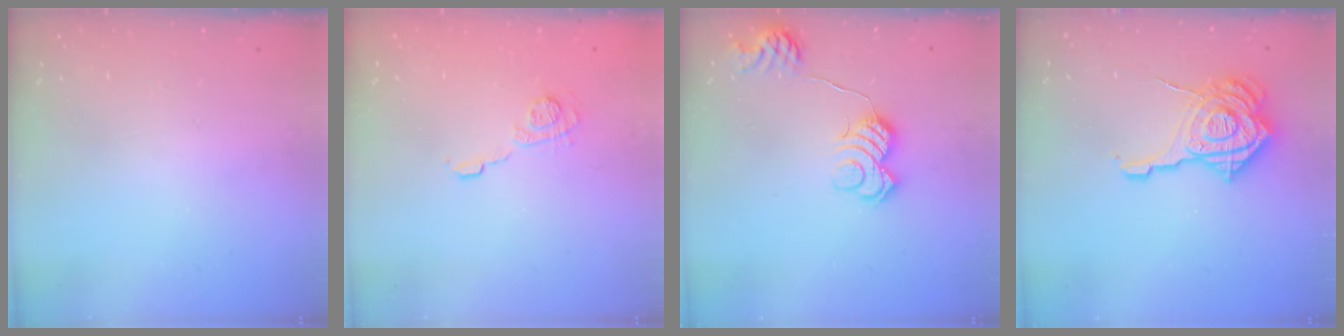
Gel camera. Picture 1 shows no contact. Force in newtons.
{"total": 9.5, "press": 9.5, "slide": 0.8}
{"total": 11.1, "press": 11.0, "slide": 0.7}
{"total": 18.9, "press": 18.8, "slide": 1.9}